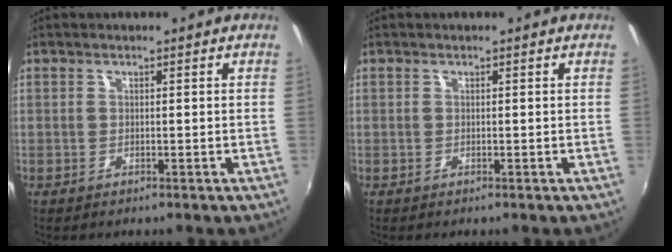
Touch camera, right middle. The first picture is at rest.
{"total": 0.0}